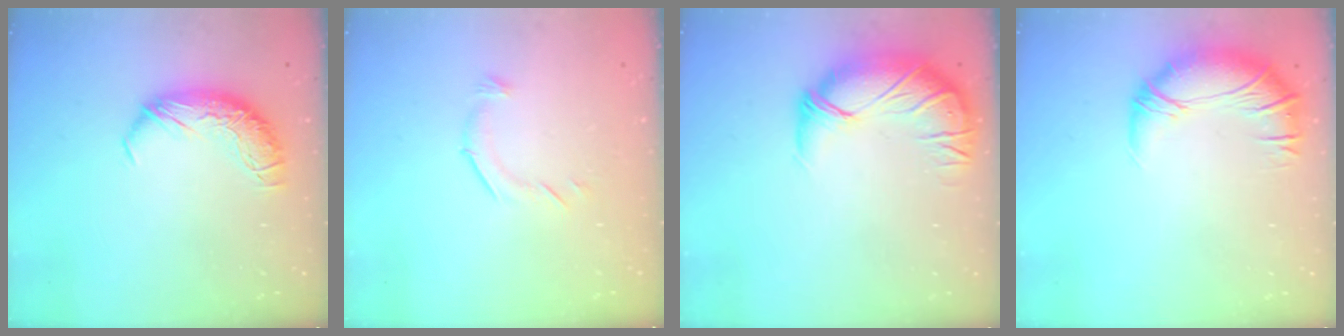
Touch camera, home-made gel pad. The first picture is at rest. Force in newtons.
{"total": 6.7, "press": 6.6, "slide": 0.9}
{"total": 3.2, "press": 0.8, "slide": 3.1}
{"total": 3.2, "press": 1.4, "slide": 2.9}